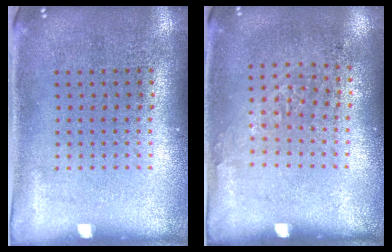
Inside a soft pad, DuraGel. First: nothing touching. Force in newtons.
{"total": 0.9, "press": 0.7, "slide": 0.5}